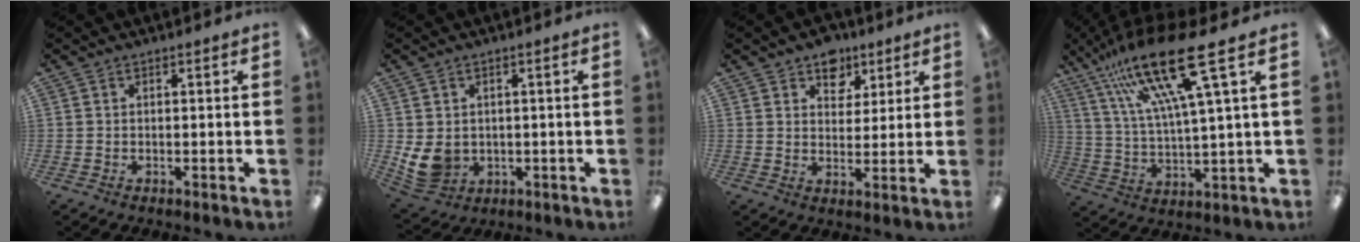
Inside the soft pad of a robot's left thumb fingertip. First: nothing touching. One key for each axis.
{"total": 6.8, "fx": 0.0, "fy": 5.8, "fz": 3.6, "tx": -0.075, "ty": -0.003, "tz": 0.004}
{"total": 7.5, "fx": 5.2, "fy": 5.3, "fz": 1.4, "tx": -0.006, "ty": -0.030, "tz": 0.091}
{"total": 21.9, "fx": 13.0, "fy": 4.0, "fz": 17.1, "tx": -0.343, "ty": -0.068, "tz": 0.202}